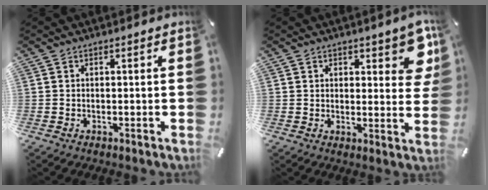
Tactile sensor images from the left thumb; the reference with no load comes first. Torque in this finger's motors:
{"motor_torque": [0.33, -0.26, 0.35, 0.06, 0.04]}